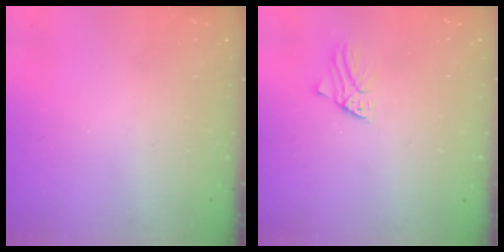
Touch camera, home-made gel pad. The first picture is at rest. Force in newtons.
{"total": 1.4, "press": 1.4, "slide": 0.1}